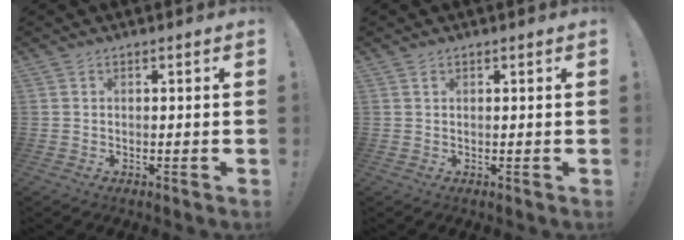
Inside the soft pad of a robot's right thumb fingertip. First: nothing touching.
{"total": 0.6, "force": [0.4, 0.3, 0.3], "torque": [0.000, -0.002, 0.007]}